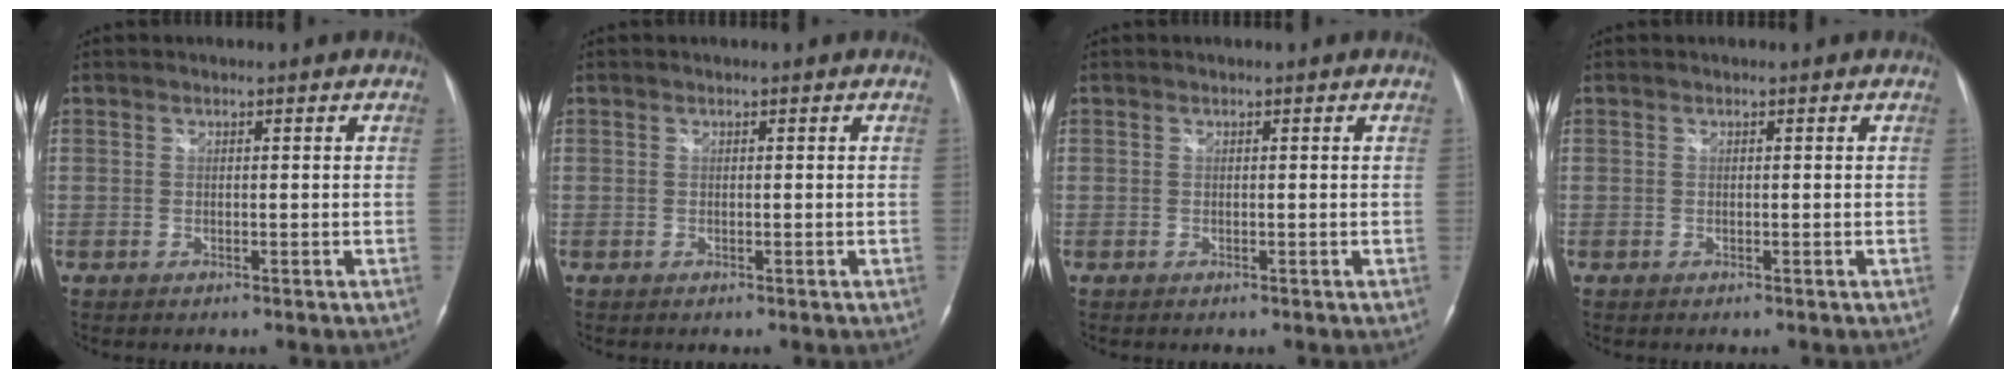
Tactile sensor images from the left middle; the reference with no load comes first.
{"total": 0.0}
{"total": 0.0}
{"total": 0.0}